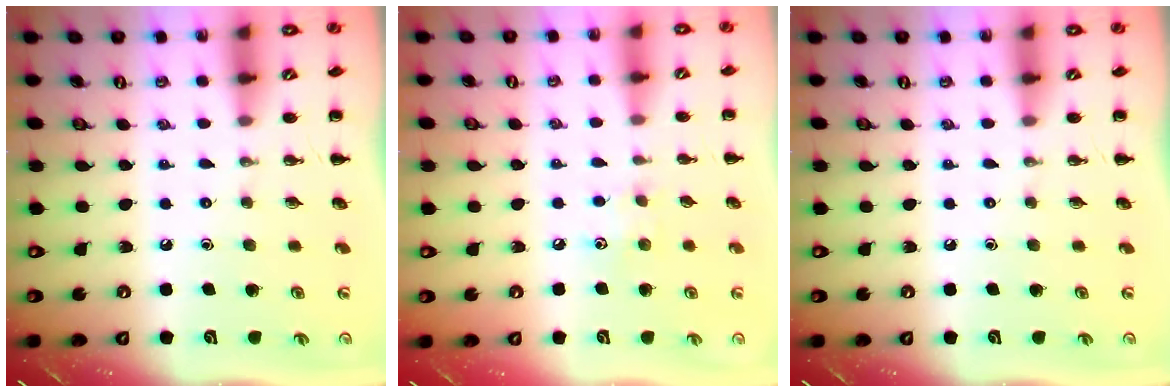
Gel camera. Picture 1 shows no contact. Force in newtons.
{"total": 5.6, "press": 5.5, "slide": 1.3}
{"total": 0.0}